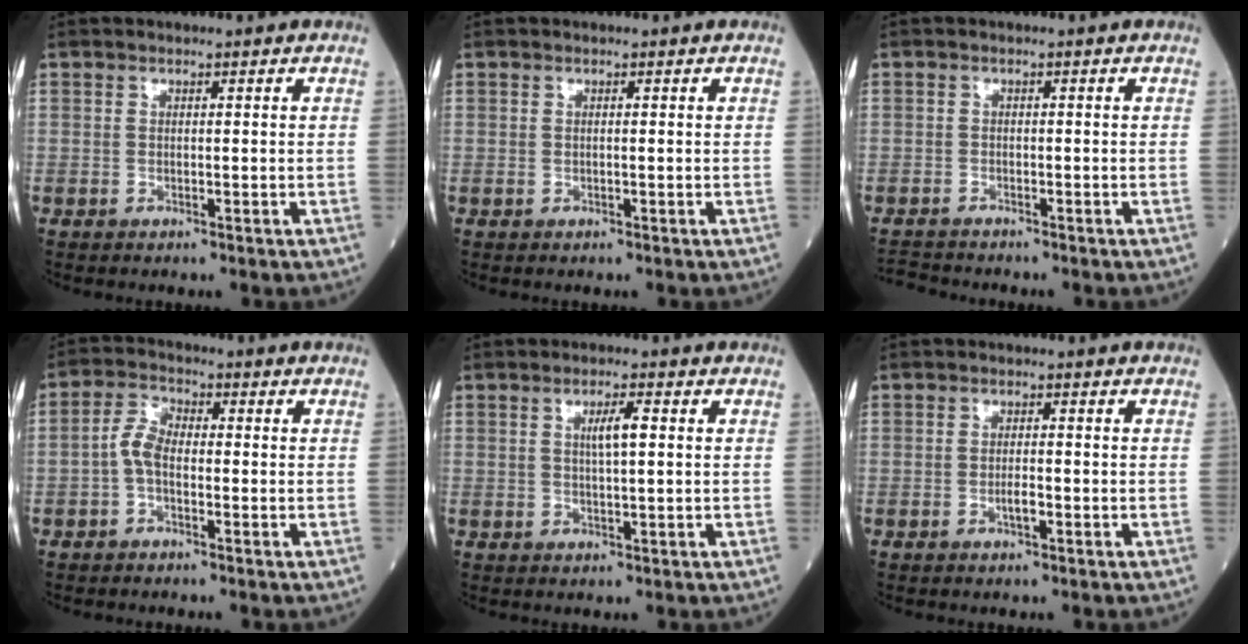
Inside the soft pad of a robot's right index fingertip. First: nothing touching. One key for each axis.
{"total": 0.0}
{"total": 3.1, "fx": -3.1, "fy": 0.5, "fz": -0.3, "tx": 0.004, "ty": -0.013, "tz": -0.058}
{"total": 4.1, "fx": -1.0, "fy": 2.0, "fz": 3.4, "tx": -0.069, "ty": 0.009, "tz": -0.026}
{"total": 3.4, "fx": 0.8, "fy": 0.4, "fz": 3.3, "tx": -0.059, "ty": 0.001, "tz": 0.013}
{"total": 1.7, "fx": -0.7, "fy": 0.4, "fz": 1.5, "tx": -0.025, "ty": 0.000, "tz": -0.012}